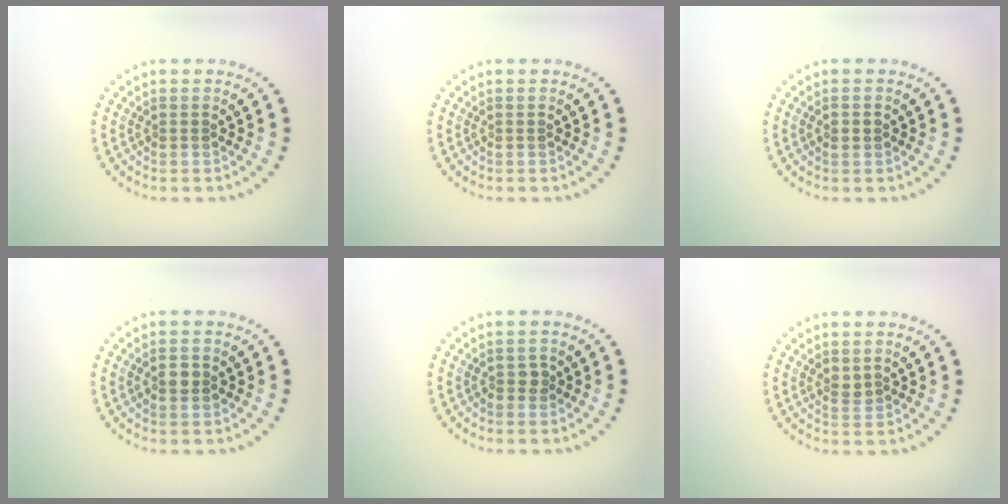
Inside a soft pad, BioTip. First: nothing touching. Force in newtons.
{"total": 0.0}
{"total": 1.4, "press": 1.4, "slide": 0.1}
{"total": 2.0, "press": 2.0, "slide": 0.2}
{"total": 0.9, "press": 0.9, "slide": 0.2}
{"total": 1.1, "press": 0.9, "slide": 0.5}